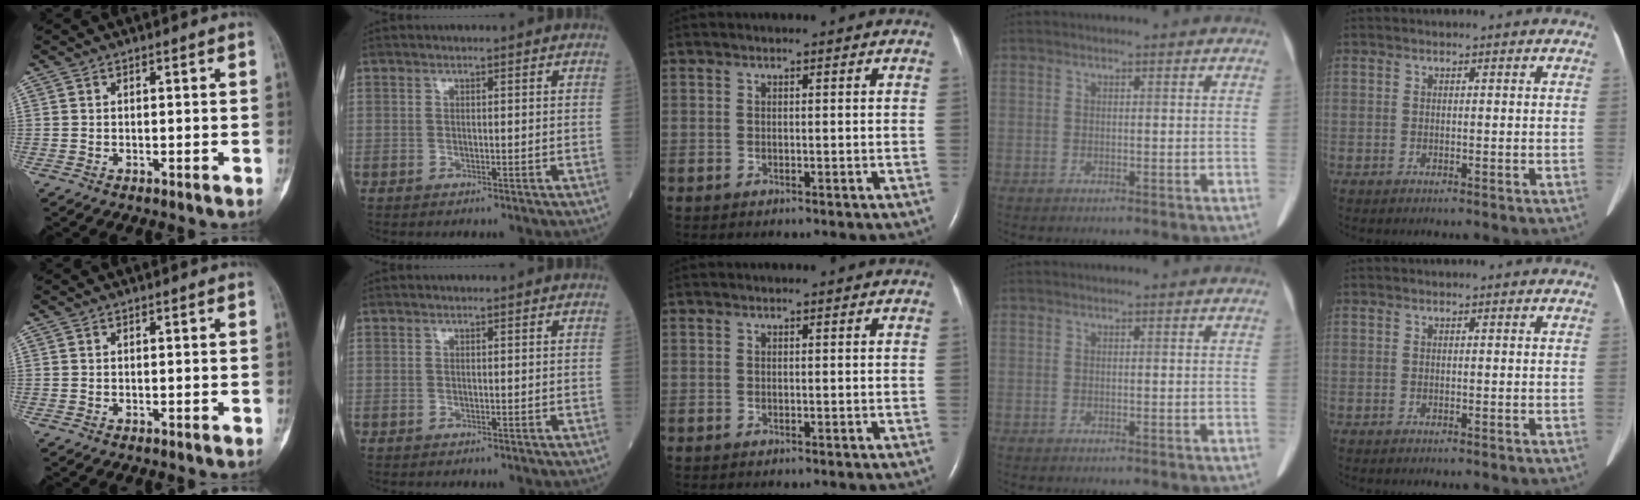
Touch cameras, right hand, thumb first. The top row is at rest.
{}